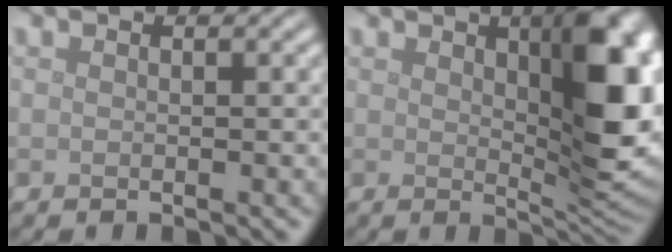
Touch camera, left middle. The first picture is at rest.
{"total": 9.7, "force": [2.5, 3.6, 8.6], "torque": [-0.116, -0.004, 0.048]}